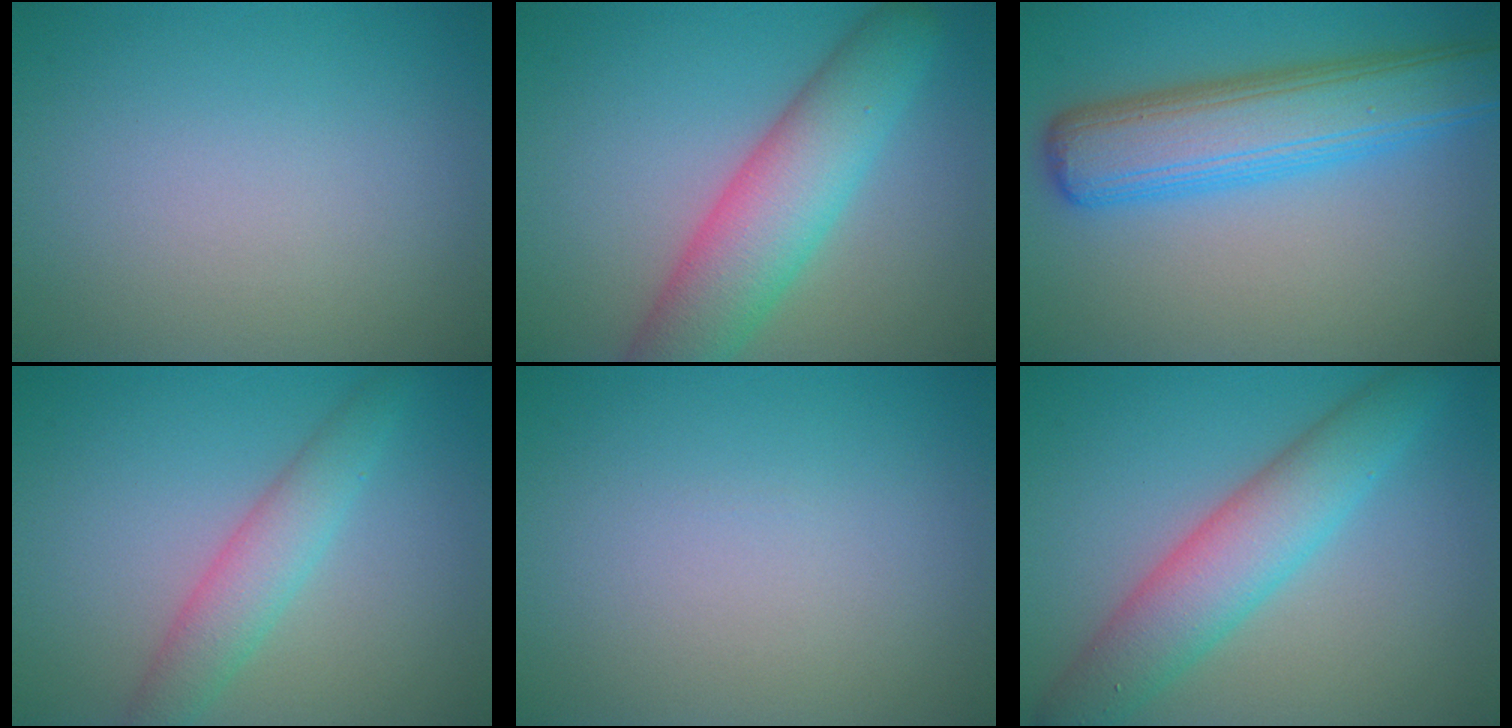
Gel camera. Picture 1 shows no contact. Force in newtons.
{"total": 7.3, "press": 7.3, "slide": 0.3}
{"total": 7.8, "press": 7.8, "slide": 0.2}
{"total": 3.4, "press": 3.4, "slide": 0.1}
{"total": 0.0}
{"total": 6.0, "press": 6.0, "slide": 0.1}